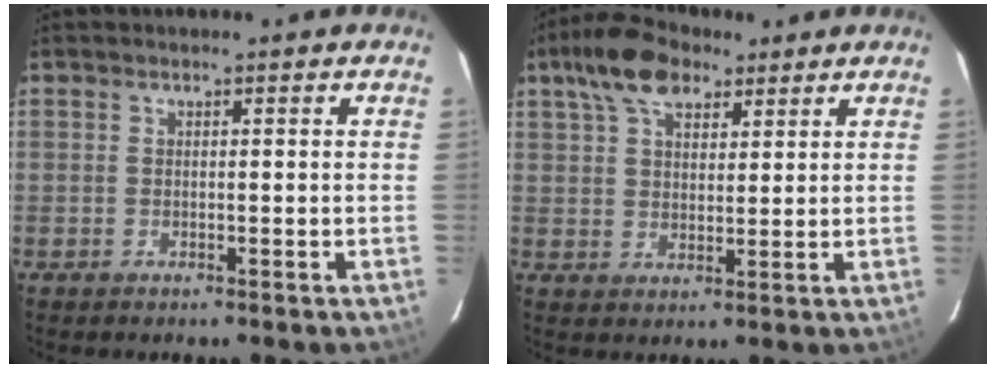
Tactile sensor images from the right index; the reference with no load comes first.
{"total": 10.0, "force": [5.9, 5.2, 6.1], "torque": [-0.115, 0.035, 0.099]}